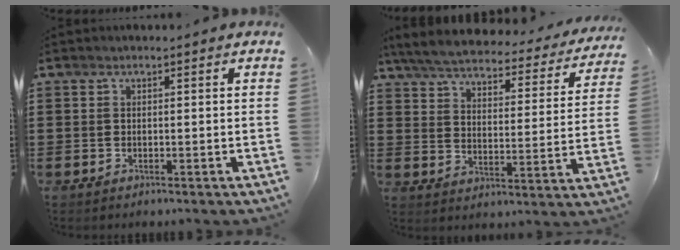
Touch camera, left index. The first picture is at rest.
{"total": 4.9, "force": [4.6, 0.5, 1.7], "torque": [-0.057, -0.029, 0.075]}